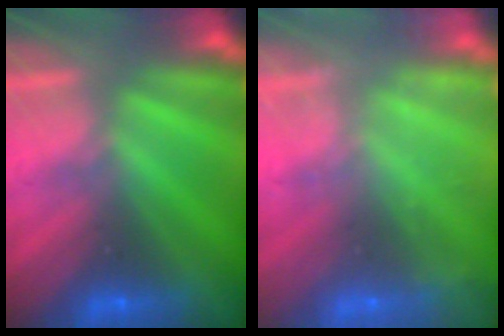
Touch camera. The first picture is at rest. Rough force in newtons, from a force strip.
{"total": 2.4}